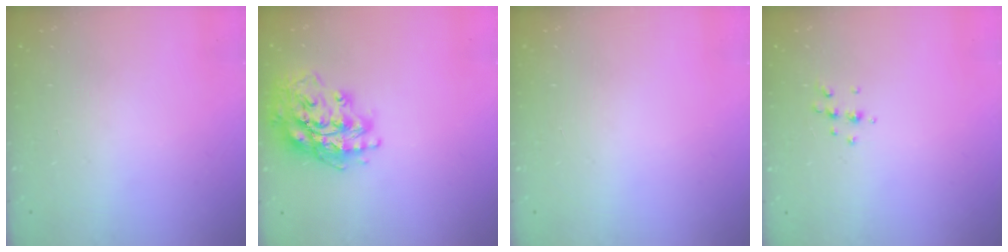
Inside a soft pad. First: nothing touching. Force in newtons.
{"total": 17.5, "press": 17.5, "slide": 0.9}
{"total": 0.0}
{"total": 4.9, "press": 4.8, "slide": 1.1}